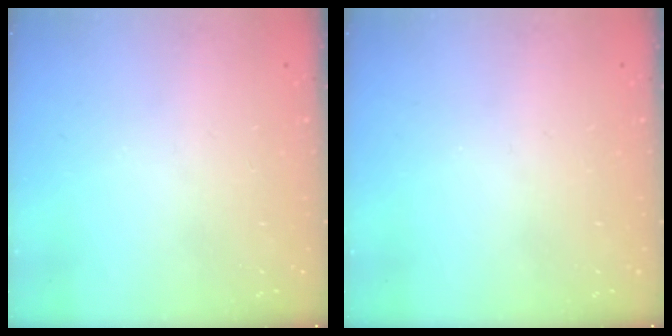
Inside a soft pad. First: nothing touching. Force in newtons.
{"total": 0.0}